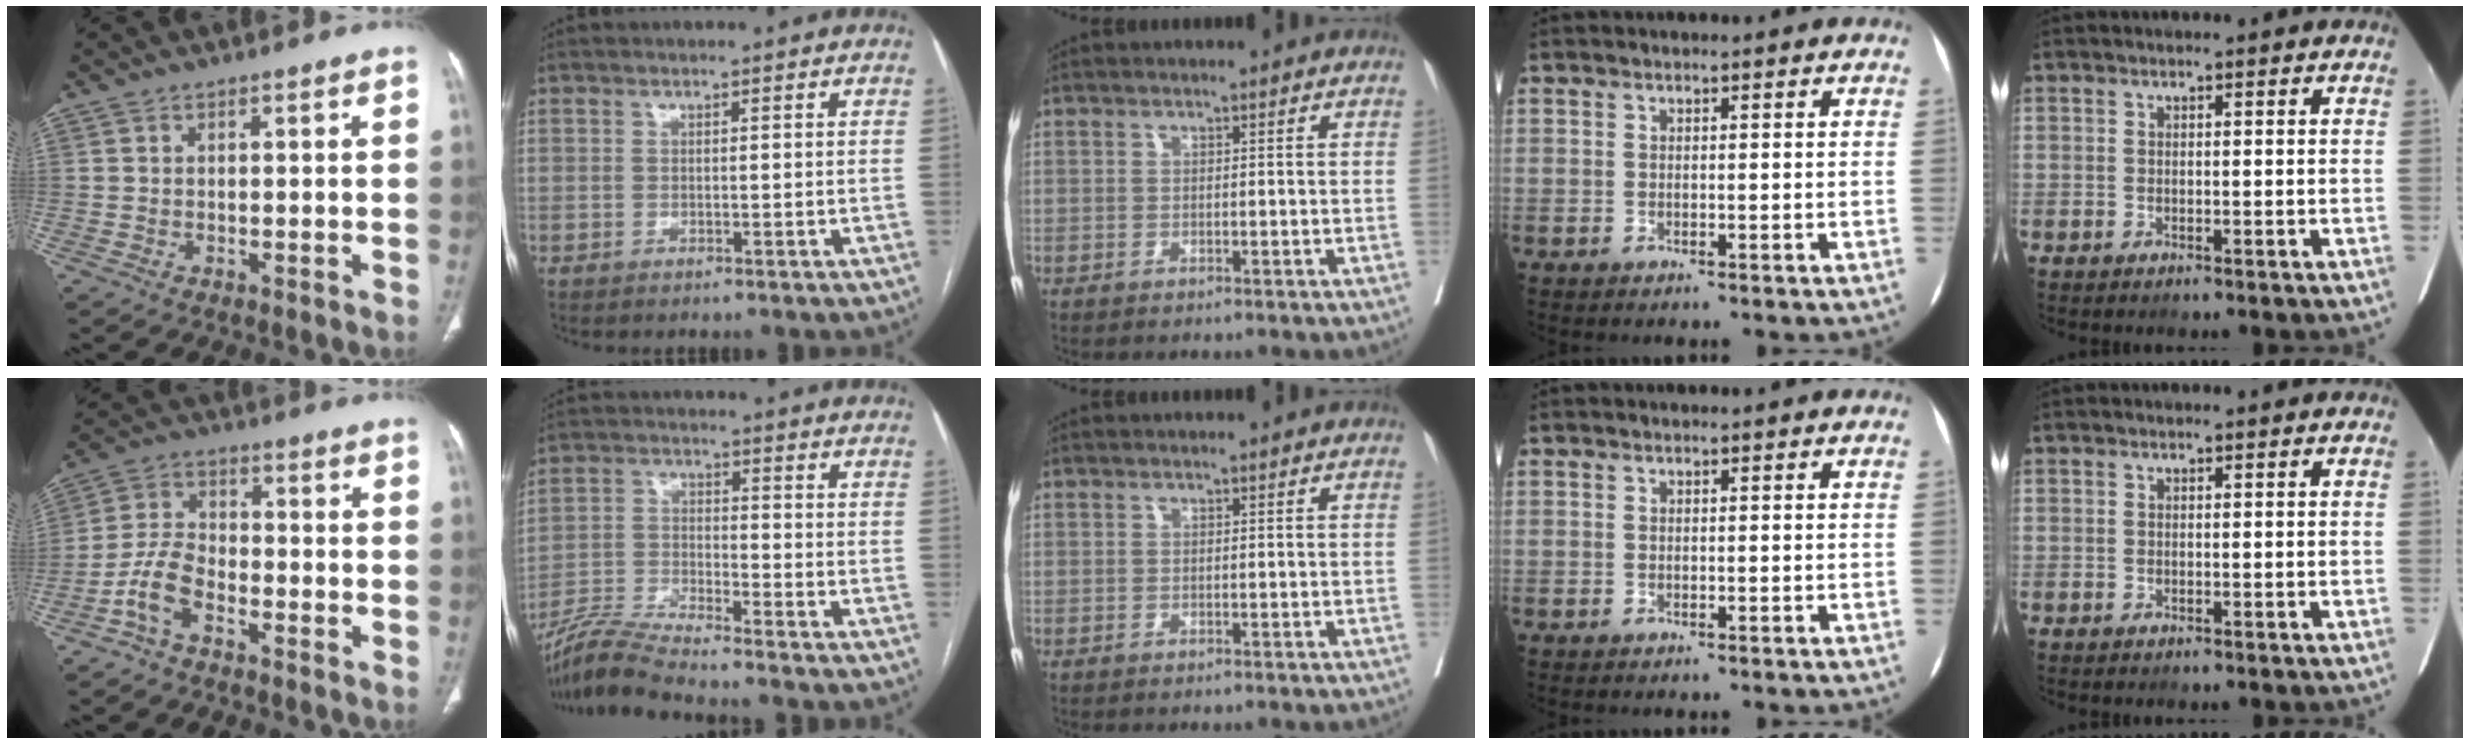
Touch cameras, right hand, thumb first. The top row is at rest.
{"thumb": {"total": 7.0, "force": [-3.9, 3.6, 4.5], "torque": [-0.091, 0.032, -0.085]}, "index": {"total": 8.4, "force": [-7.7, -1.2, 3.0], "torque": [-0.068, -0.019, -0.151]}}